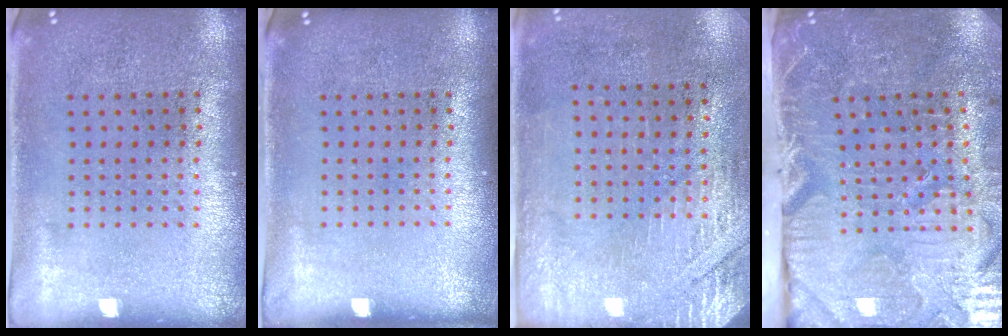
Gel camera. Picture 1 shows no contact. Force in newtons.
{"total": 0.0}
{"total": 2.9, "press": 2.5, "slide": 1.5}
{"total": 4.1, "press": 4.0, "slide": 1.0}